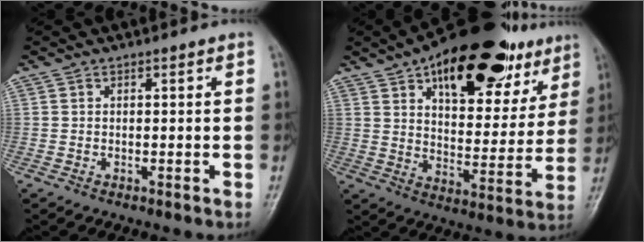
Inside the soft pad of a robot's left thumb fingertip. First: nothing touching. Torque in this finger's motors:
{"motor_torque": [0.77, 0.69, 1.61, -1.17, 0.27]}